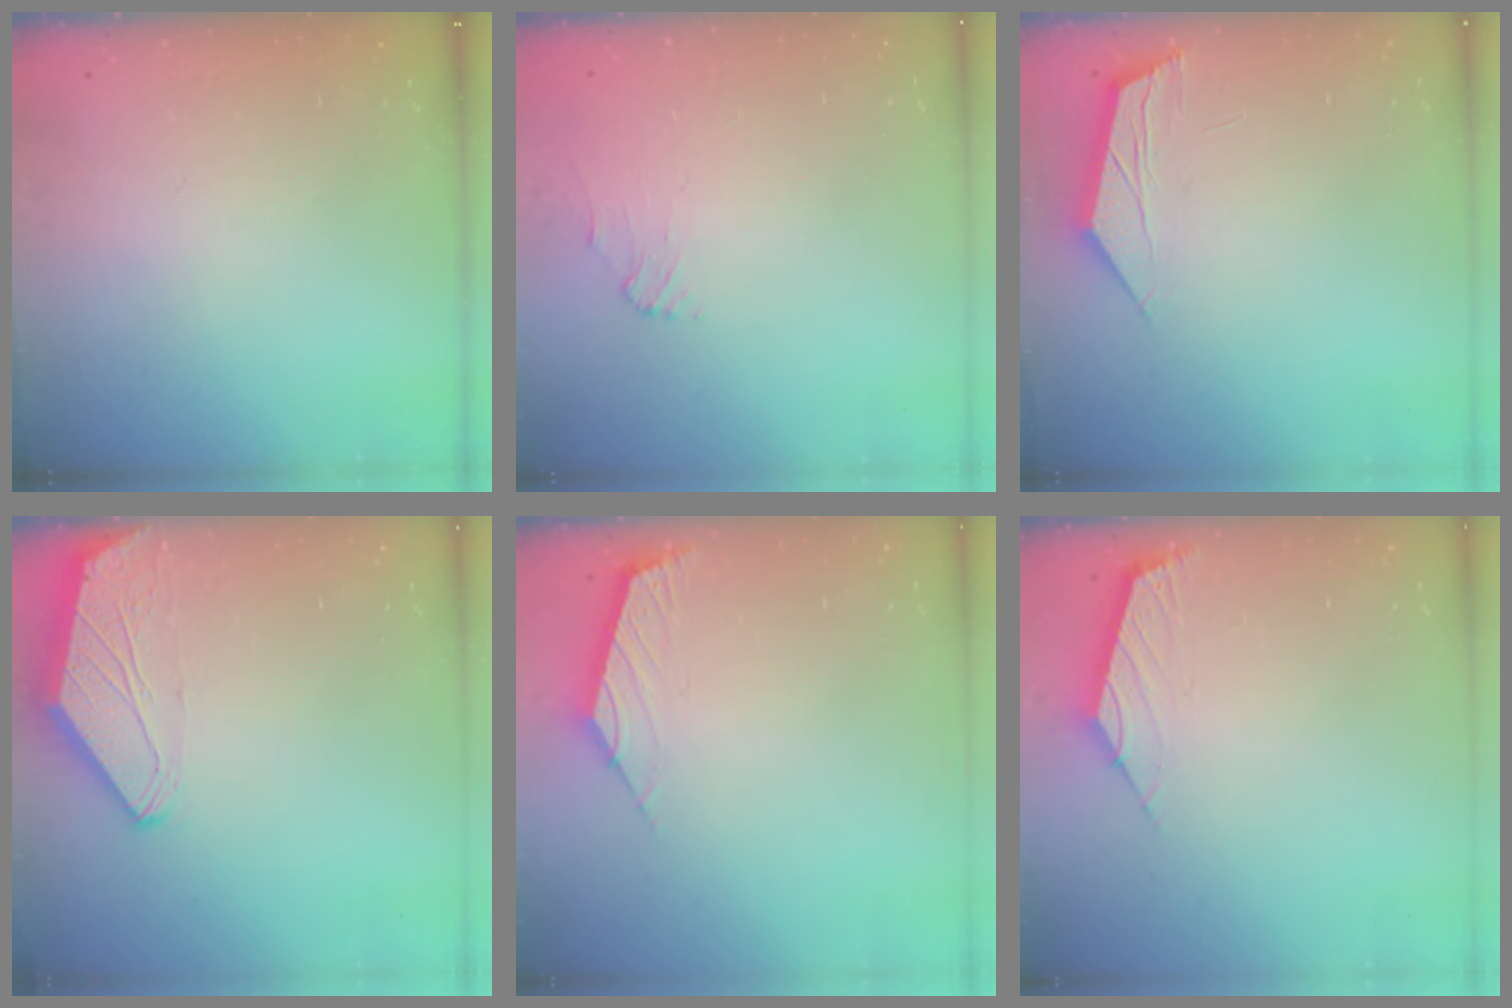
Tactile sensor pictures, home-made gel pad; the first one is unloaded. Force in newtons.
{"total": 0.6, "press": 0.4, "slide": 0.4}
{"total": 4.5, "press": 4.5, "slide": 0.0}
{"total": 0.0}
{"total": 2.5, "press": 2.4, "slide": 0.6}
{"total": 2.6, "press": 2.5, "slide": 0.6}